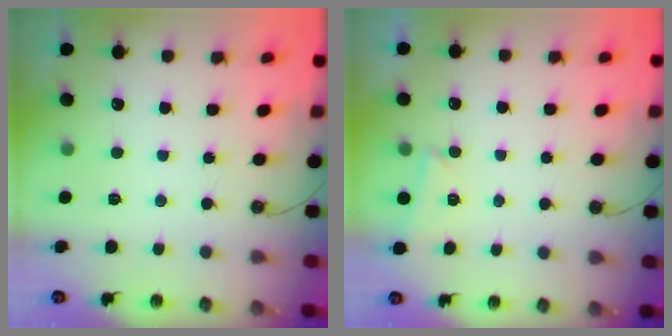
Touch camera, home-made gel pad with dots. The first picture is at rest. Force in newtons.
{"total": 1.6, "press": 1.6, "slide": 0.3}